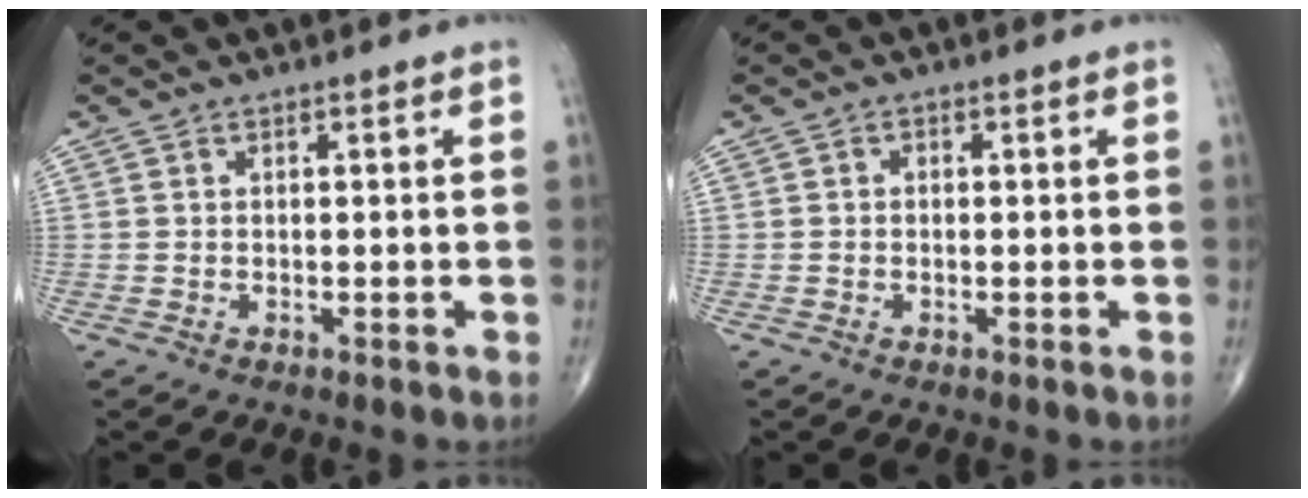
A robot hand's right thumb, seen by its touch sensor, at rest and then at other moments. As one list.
[{"total": 0.6, "force": [-0.1, 0.5, 0.3], "torque": [0.000, 0.002, -0.008]}]